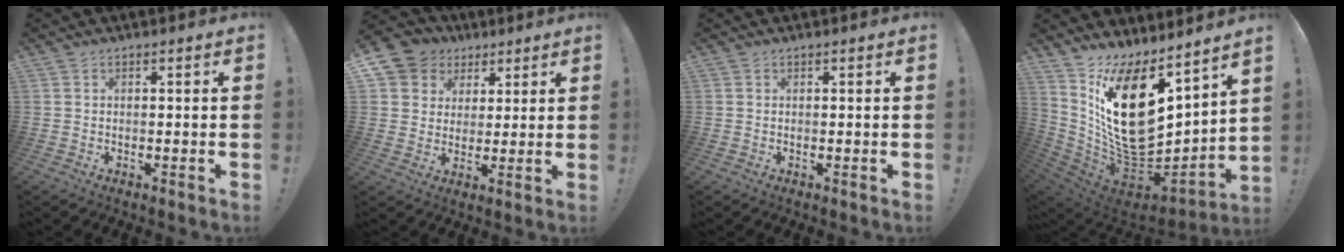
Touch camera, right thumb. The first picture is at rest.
{"total": 8.5, "force": [3.6, 7.5, 2.0], "torque": [-0.032, -0.022, 0.075]}
{"total": 0.0}
{"total": 24.9, "force": [5.7, 13.9, 19.8], "torque": [-0.364, -0.045, 0.123]}